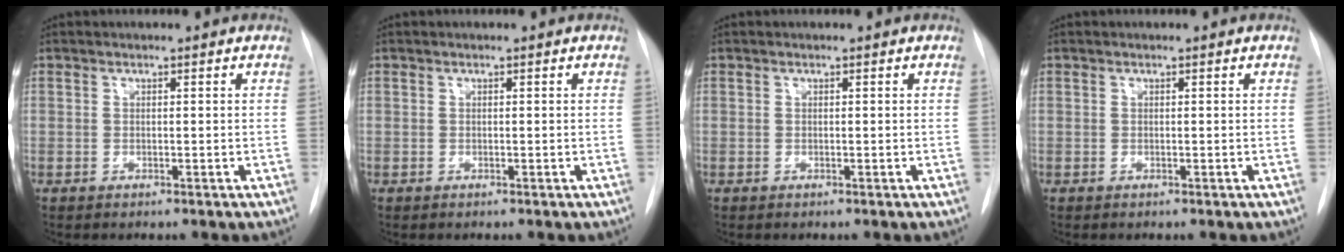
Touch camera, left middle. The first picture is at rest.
{"total": 0.0}
{"total": 0.0}
{"total": 0.0}